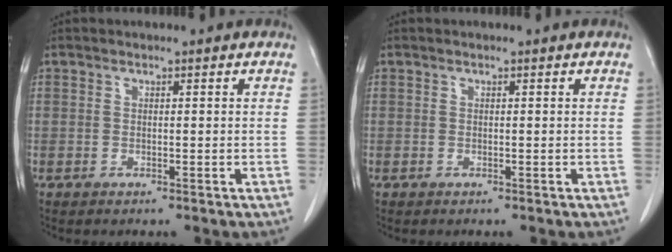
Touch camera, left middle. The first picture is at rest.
{"total": 0.0}